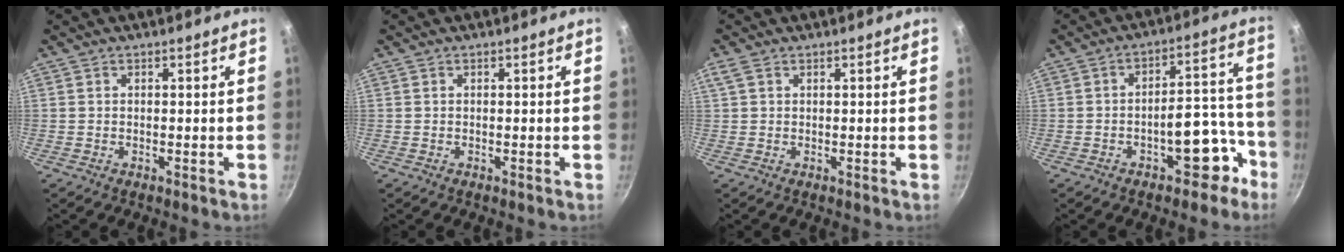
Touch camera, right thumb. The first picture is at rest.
{"total": 0.0}
{"total": 1.8, "force": [0.9, 1.0, 1.2], "torque": [-0.027, 0.006, 0.023]}
{"total": 10.5, "force": [-5.3, 5.4, 7.2], "torque": [-0.039, 0.076, -0.062]}